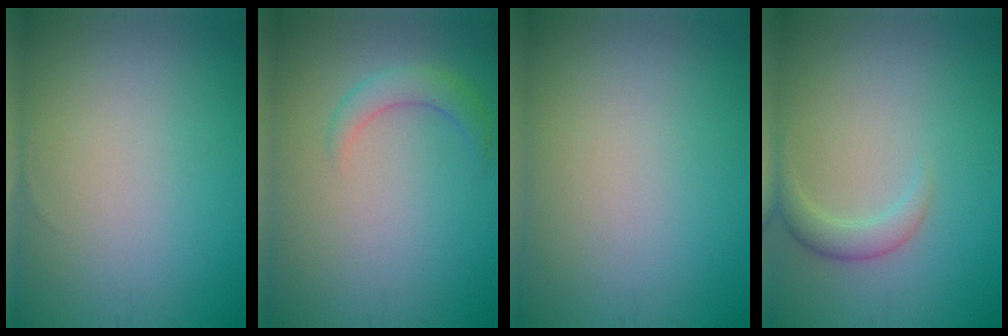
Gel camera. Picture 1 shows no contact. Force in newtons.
{"total": 2.0, "press": 2.0, "slide": 0.1}
{"total": 0.0}
{"total": 2.0, "press": 2.0, "slide": 0.1}